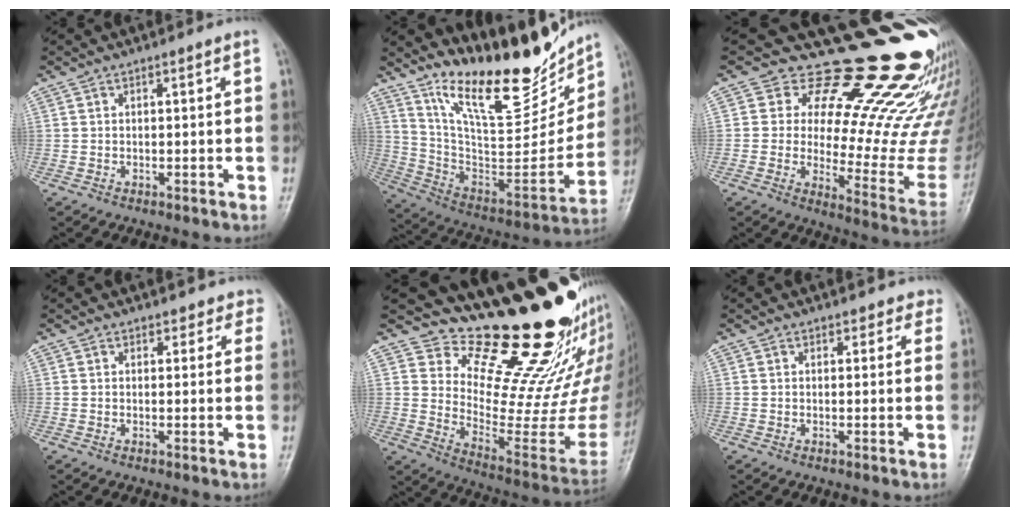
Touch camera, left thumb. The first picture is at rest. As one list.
[{"total": 24.1, "force": [18.2, 8.0, 13.5], "torque": [-0.160, -0.102, 0.309]}, {"total": 28.1, "force": [19.3, 10.0, 17.9], "torque": [-0.202, -0.120, 0.249]}, {"total": 3.9, "force": [3.4, 2.0, -0.3], "torque": [0.044, -0.016, 0.017]}, {"total": 23.3, "force": [19.3, 5.7, 11.8], "torque": [-0.118, -0.177, 0.288]}, {"total": 3.1, "force": [2.6, 1.6, -0.3], "torque": [0.035, -0.013, 0.011]}]